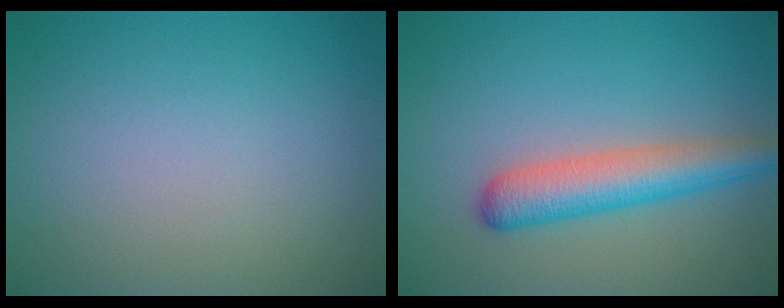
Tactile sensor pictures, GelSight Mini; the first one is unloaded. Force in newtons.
{"total": 4.7, "press": 4.7, "slide": 0.3}